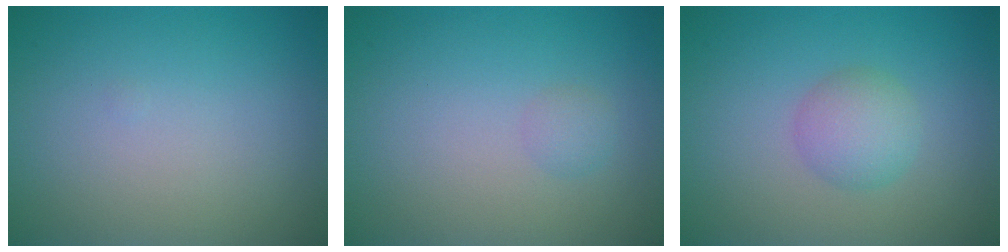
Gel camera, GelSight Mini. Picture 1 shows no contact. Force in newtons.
{"total": 1.0, "press": 1.0, "slide": 0.1}
{"total": 2.6, "press": 2.6, "slide": 0.1}